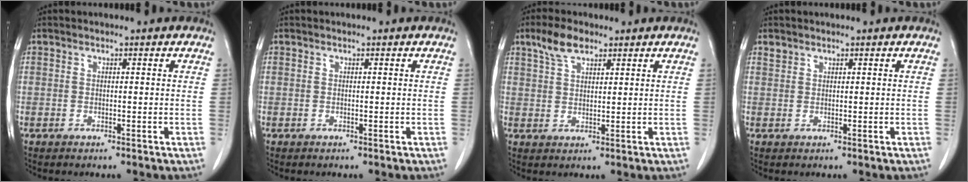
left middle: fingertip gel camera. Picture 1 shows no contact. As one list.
[{"total": 0.0}, {"total": 4.6, "force": [3.0, 1.9, 2.8], "torque": [-0.062, 0.013, 0.062]}, {"total": 0.9, "force": [0.7, 0.5, 0.0], "torque": [0.001, 0.006, 0.014]}]